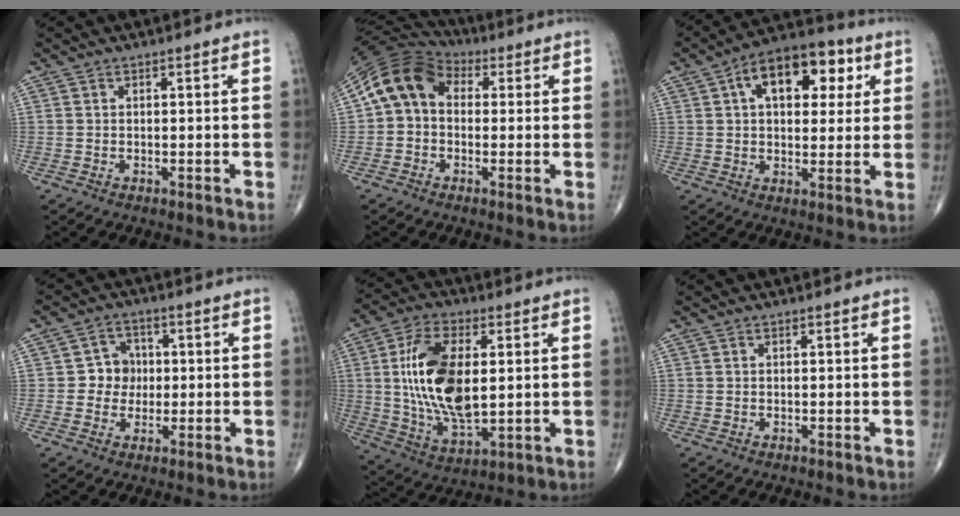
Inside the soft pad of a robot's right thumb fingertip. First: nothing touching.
{"total": 11.2, "force": [1.3, 8.5, 7.1], "torque": [-0.124, 0.037, 0.008]}
{"total": 15.4, "force": [5.2, 8.8, 11.6], "torque": [-0.134, 0.011, 0.073]}
{"total": 5.4, "force": [0.0, 5.1, 1.9], "torque": [0.008, 0.012, -0.008]}
{"total": 17.7, "force": [2.1, 8.8, 15.2], "torque": [-0.283, -0.014, 0.043]}
{"total": 0.0}